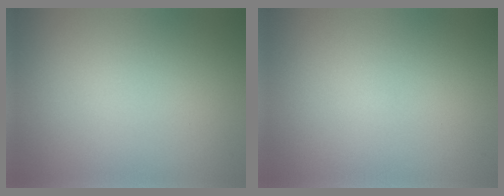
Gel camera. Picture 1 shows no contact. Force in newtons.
{"total": 0.0}